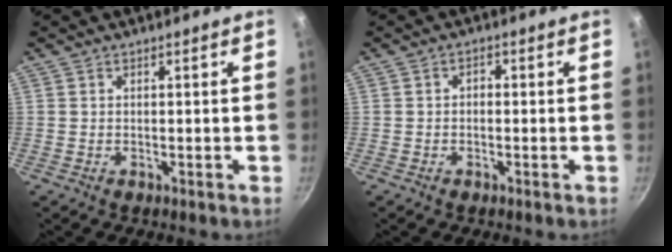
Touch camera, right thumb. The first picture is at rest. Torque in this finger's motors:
{"motor_torque": [-0.21, 0.21, 0.15, 0.05, 0.01]}